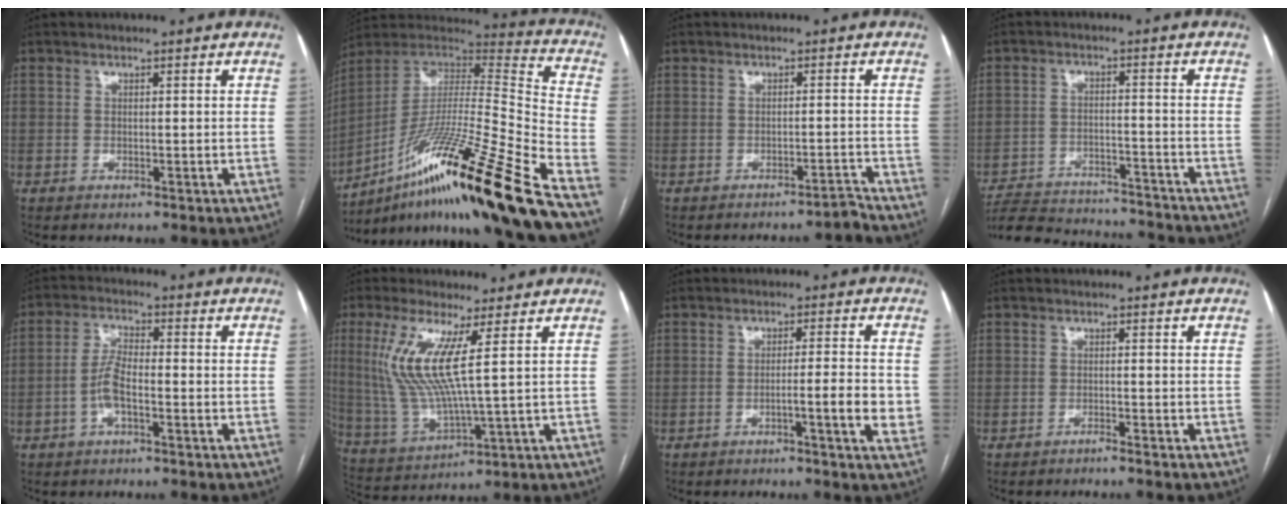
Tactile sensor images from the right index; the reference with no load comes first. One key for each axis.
{"total": 29.9, "fx": -19.1, "fy": -0.6, "fz": 22.9, "tx": -0.352, "ty": -0.026, "tz": -0.335}
{"total": 2.8, "fx": -2.6, "fy": -1.2, "fz": -0.3, "tx": 0.016, "ty": 0.001, "tz": -0.033}
{"total": 19.4, "fx": -18.2, "fy": 3.2, "fz": 5.7, "tx": -0.132, "ty": -0.009, "tz": -0.258}
{"total": 5.1, "fx": -1.7, "fy": 1.6, "fz": 4.6, "tx": -0.100, "ty": 0.010, "tz": -0.036}
{"total": 10.9, "fx": 3.1, "fy": 0.7, "fz": 10.5, "tx": -0.243, "ty": -0.010, "tz": 0.065}
{"total": 5.9, "fx": -1.6, "fy": -0.1, "fz": 5.7, "tx": -0.080, "ty": -0.003, "tz": -0.025}
{"total": 1.3, "fx": -1.1, "fy": -0.3, "fz": 0.5, "tx": -0.015, "ty": 0.003, "tz": -0.016}